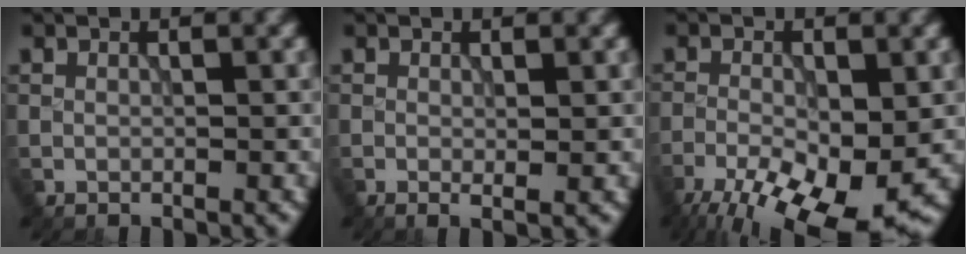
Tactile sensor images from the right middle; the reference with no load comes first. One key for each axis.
{"total": 0.9, "fx": 0.0, "fy": 0.1, "fz": 0.9, "tx": -0.013, "ty": -0.005, "tz": -0.003}
{"total": 11.6, "fx": -6.6, "fy": 4.1, "fz": 8.6, "tx": -0.156, "ty": -0.028, "tz": -0.105}